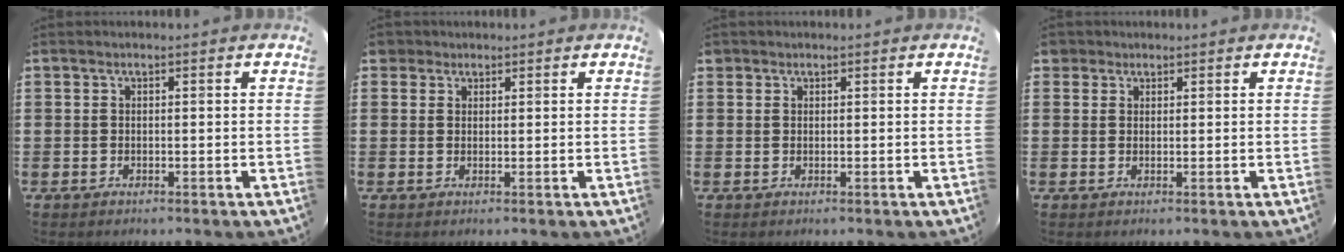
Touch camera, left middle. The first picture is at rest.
{"total": 1.6, "force": [1.3, 0.9, 0.1], "torque": [0.003, 0.002, 0.024]}
{"total": 0.6, "force": [0.5, 0.3, -0.1], "torque": [0.002, 0.004, 0.010]}
{"total": 1.4, "force": [1.1, 0.7, 0.1], "torque": [0.004, 0.002, 0.021]}